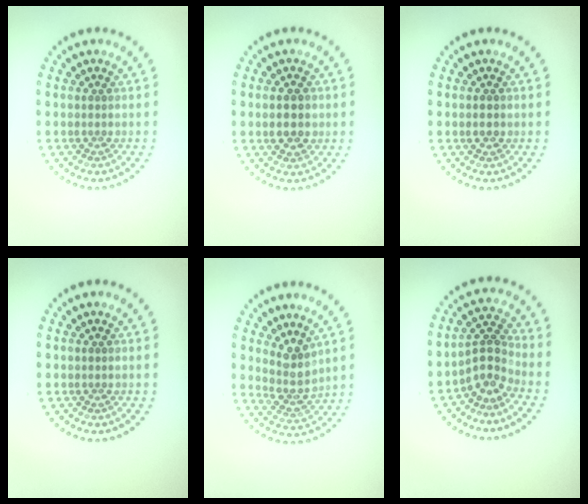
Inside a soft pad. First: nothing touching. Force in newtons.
{"total": 3.4, "press": 3.4, "slide": 0.1}
{"total": 1.4, "press": 1.4, "slide": 0.1}
{"total": 0.0}
{"total": 3.3, "press": 2.6, "slide": 2.1}
{"total": 3.0, "press": 2.2, "slide": 2.1}